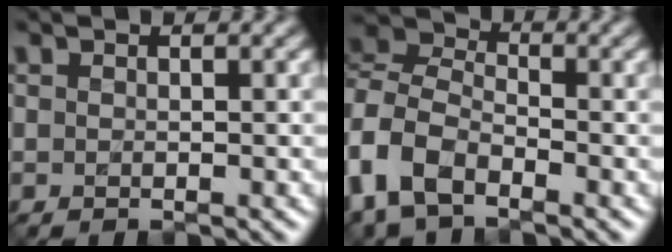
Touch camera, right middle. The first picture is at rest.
{"total": 7.6, "force": [-4.2, 4.5, 4.5], "torque": [-0.103, -0.004, -0.096]}